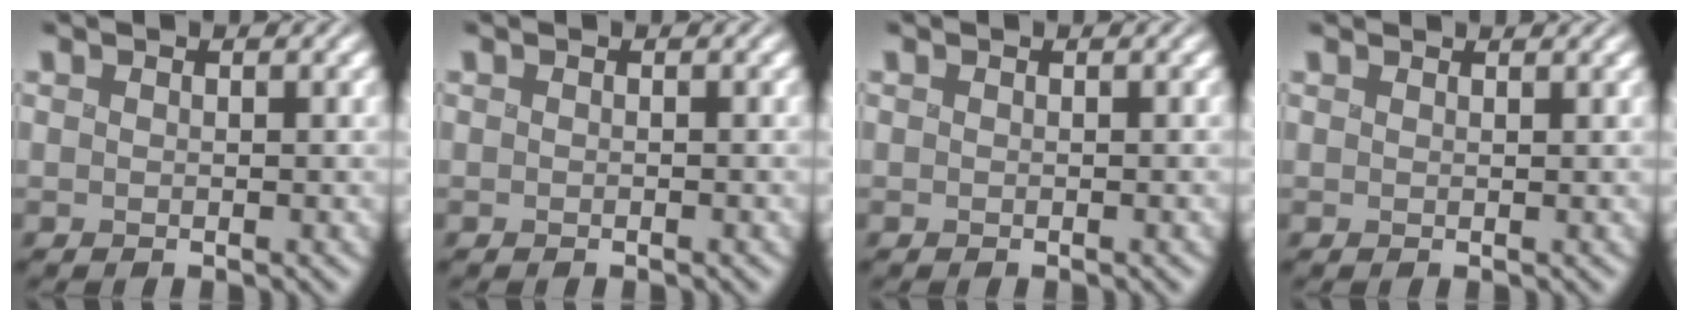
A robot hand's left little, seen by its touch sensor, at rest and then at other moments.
{"total": 0.0}
{"total": 0.0}
{"total": 1.2, "force": [1.1, 0.1, 0.2], "torque": [-0.002, 0.004, 0.013]}